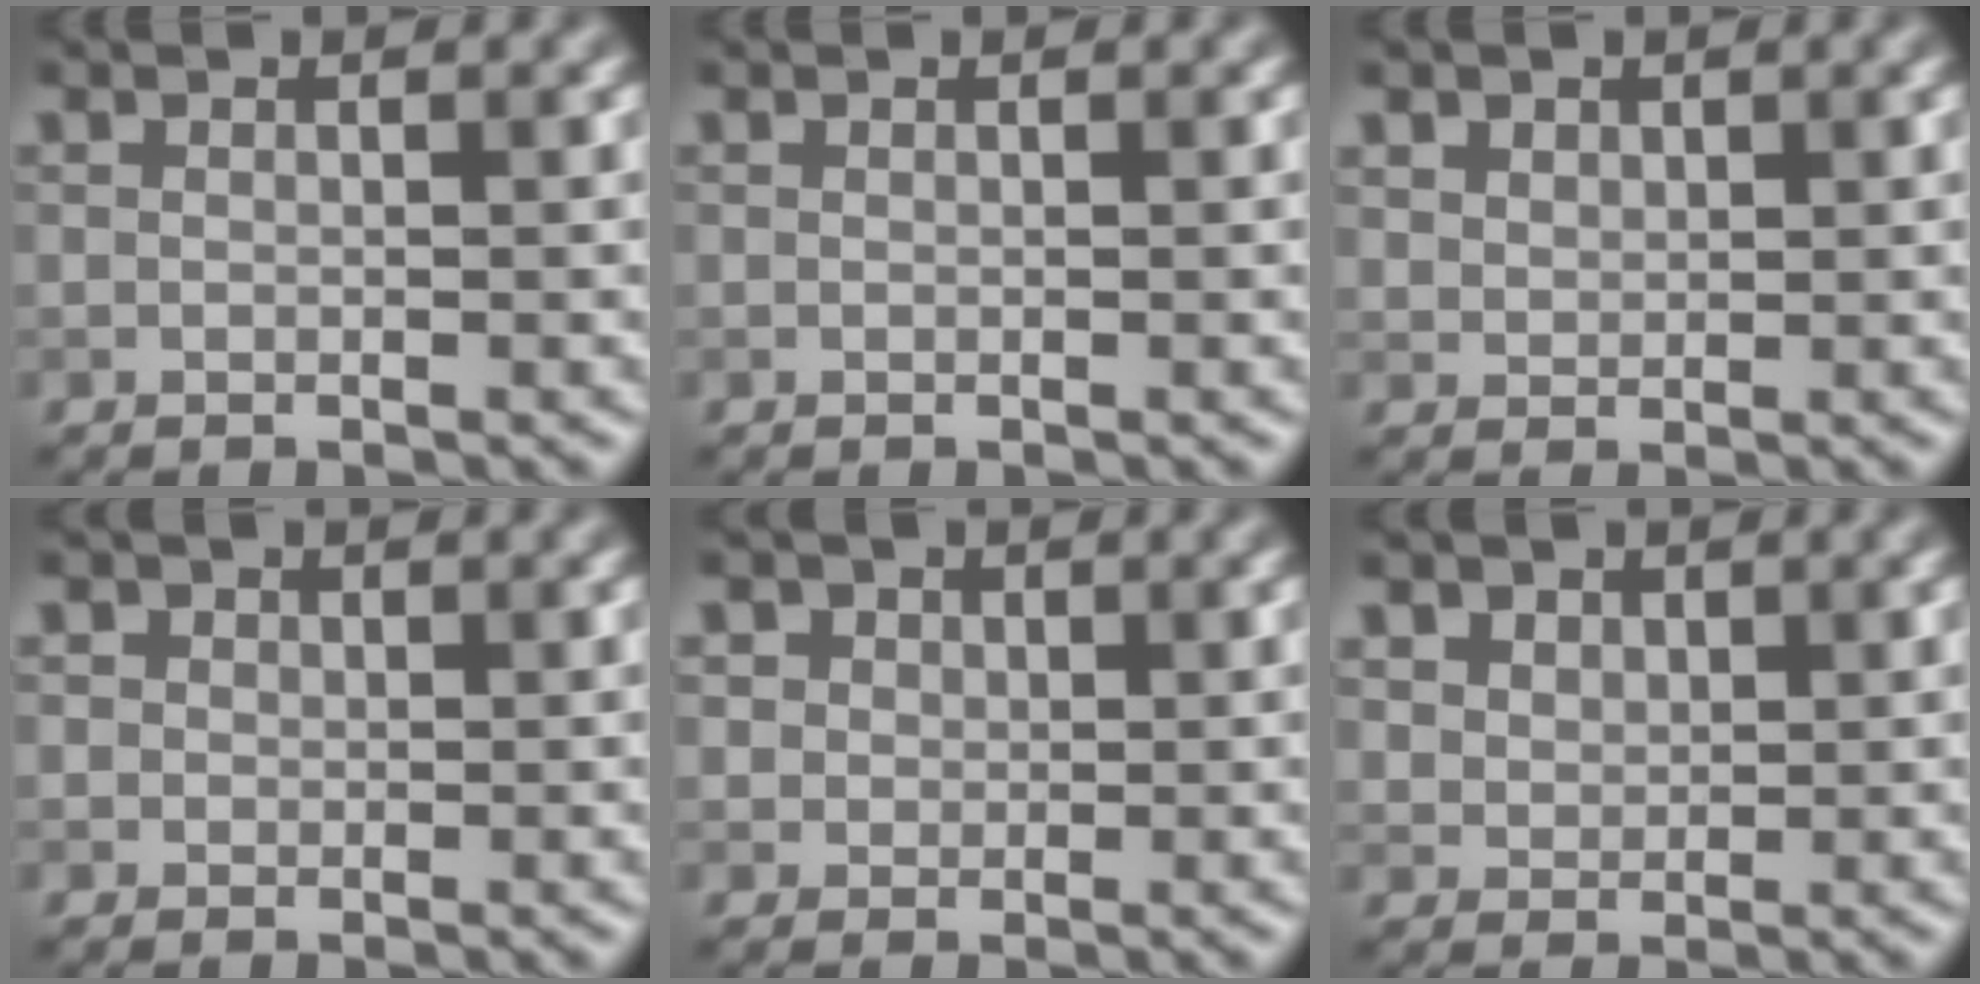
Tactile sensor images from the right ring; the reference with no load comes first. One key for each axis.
{"total": 0.0}
{"total": 2.3, "fx": 1.4, "fy": 1.6, "fz": 0.8, "tx": -0.025, "ty": -0.001, "tz": 0.034}
{"total": 1.9, "fx": 0.8, "fy": 1.6, "fz": 0.7, "tx": 0.000, "ty": 0.007, "tz": 0.001}
{"total": 3.8, "fx": 1.8, "fy": 3.0, "fz": 1.5, "tx": -0.028, "ty": 0.011, "tz": 0.020}
{"total": 4.0, "fx": 2.2, "fy": 2.9, "fz": 1.7, "tx": -0.048, "ty": 0.002, "tz": 0.040}